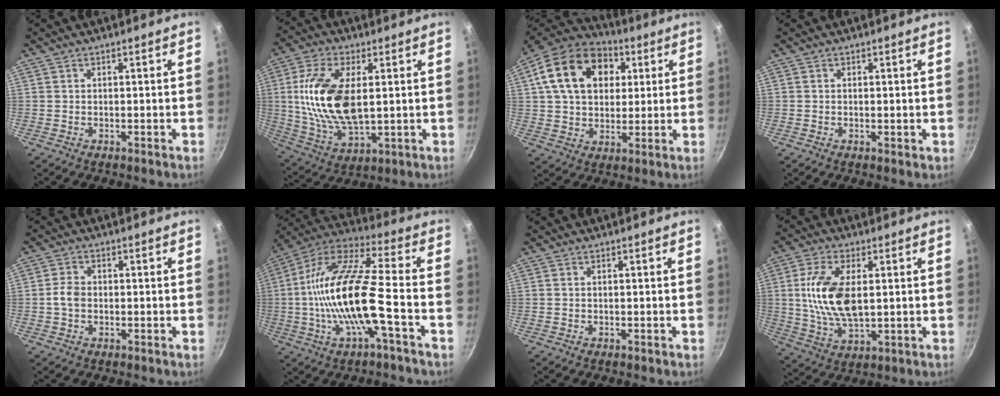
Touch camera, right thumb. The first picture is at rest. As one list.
[{"total": 17.2, "force": [2.3, 8.8, 14.7], "torque": [-0.280, -0.005, 0.049]}, {"total": 20.3, "force": [6.1, 14.4, 13.0], "torque": [-0.205, 0.012, 0.095]}, {"total": 0.8, "force": [0.0, 0.3, 0.7], "torque": [-0.010, -0.001, -0.002]}, {"total": 3.3, "force": [-0.5, 2.4, 2.2], "torque": [-0.039, 0.014, -0.014]}, {"total": 19.8, "force": [-4.0, 5.3, 18.7], "torque": [-0.352, 0.037, -0.091]}, {"total": 0.0}, {"total": 13.3, "force": [1.7, 6.7, 11.3], "torque": [-0.215, -0.003, 0.035]}]